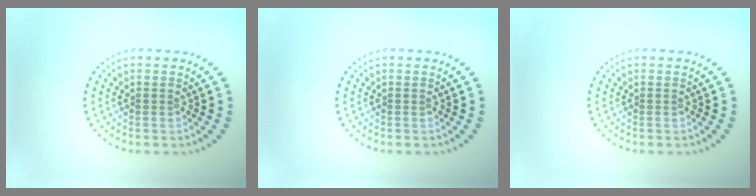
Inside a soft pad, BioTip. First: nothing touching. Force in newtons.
{"total": 0.0}
{"total": 0.0}